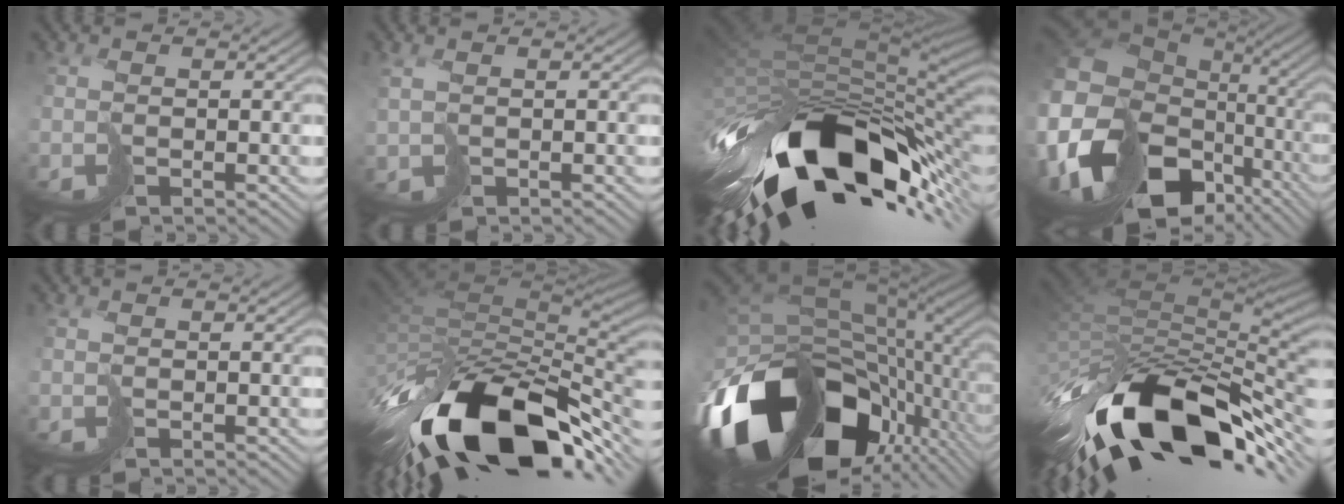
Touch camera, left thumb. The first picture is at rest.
{"total": 1.3, "force": [0.8, 0.6, 0.8], "torque": [-0.024, -0.006, 0.016]}
{"total": 16.0, "force": [-5.4, 7.5, 13.0], "torque": [-0.243, -0.034, -0.077]}
{"total": 18.9, "force": [-4.5, 14.0, 11.9], "torque": [-0.287, -0.037, -0.032]}
{"total": 0.0}
{"total": 15.7, "force": [-7.7, 7.1, 11.7], "torque": [-0.215, -0.030, -0.103]}
{"total": 17.6, "force": [-6.2, 11.0, 12.2], "torque": [-0.280, -0.049, -0.066]}
{"total": 15.2, "force": [-6.3, 6.4, 12.3], "torque": [-0.229, -0.027, -0.081]}